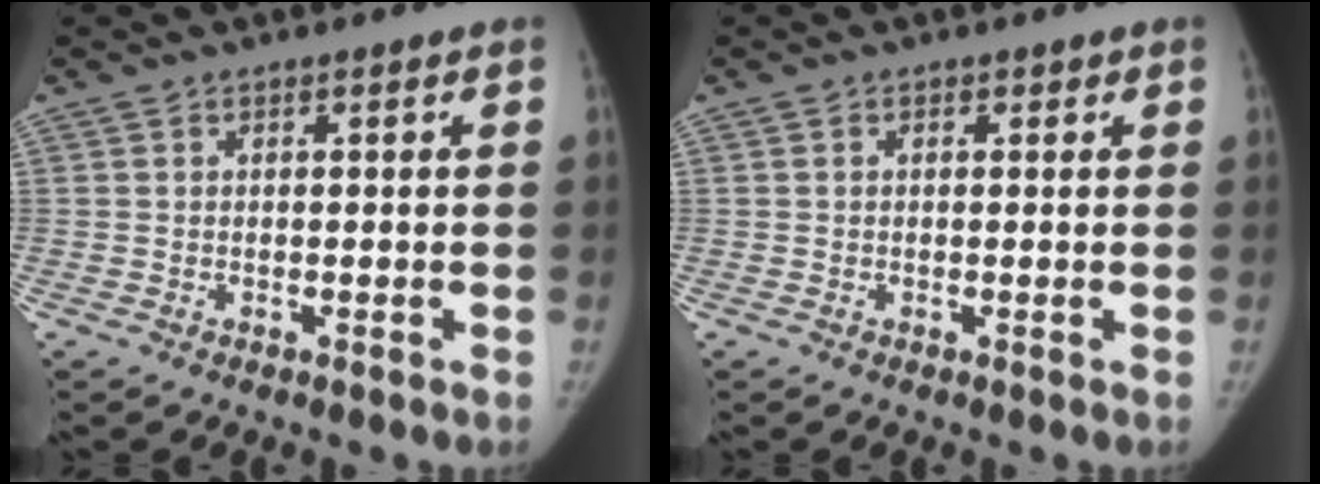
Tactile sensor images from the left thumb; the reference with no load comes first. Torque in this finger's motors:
{"motor_torque": [-0.14, -0.05, -0.33, 0.17, -0.03]}